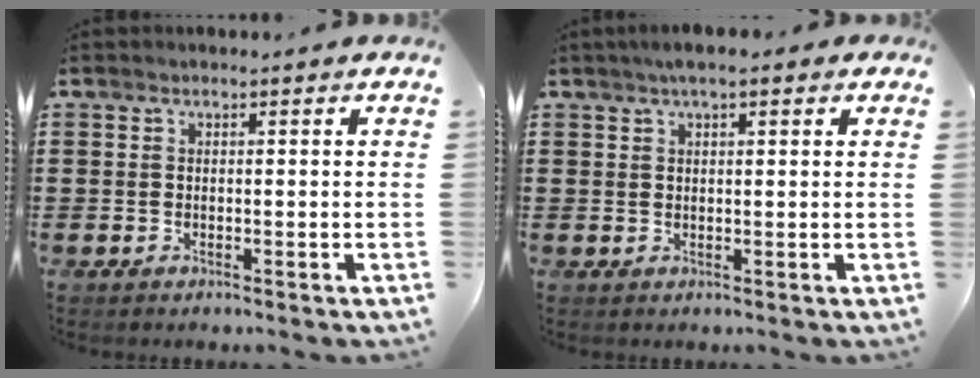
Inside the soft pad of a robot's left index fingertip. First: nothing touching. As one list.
[{"total": 2.6, "force": [1.6, 0.7, 1.9], "torque": [-0.040, 0.007, 0.028]}]